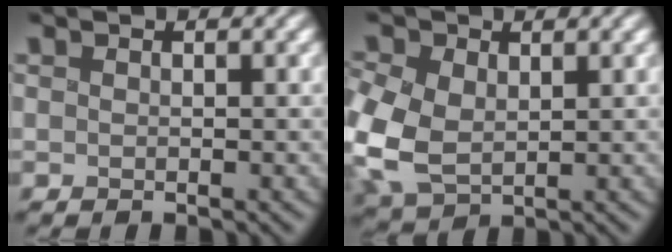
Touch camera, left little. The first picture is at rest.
{"total": 7.9, "force": [-0.2, 5.3, 5.8], "torque": [-0.172, -0.004, -0.001]}